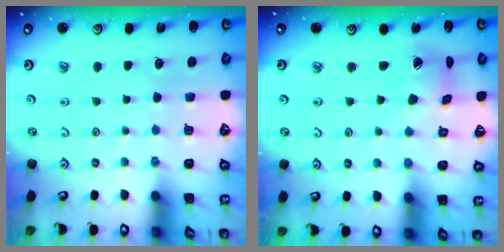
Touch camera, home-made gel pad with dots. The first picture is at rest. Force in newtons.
{"total": 6.8, "press": 6.7, "slide": 0.5}